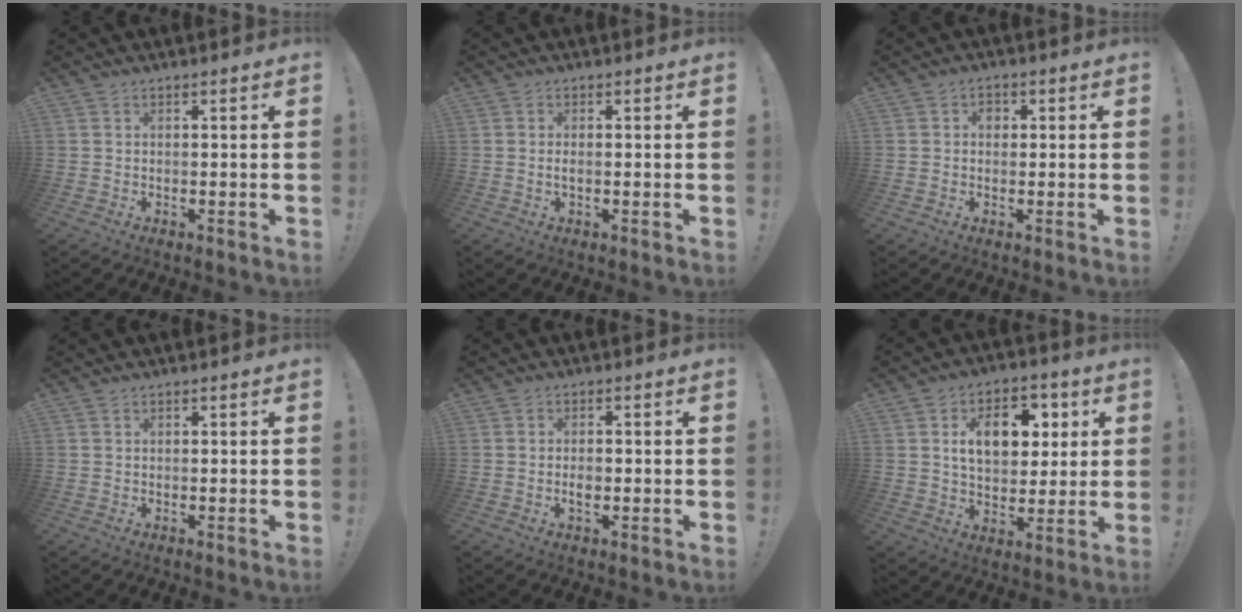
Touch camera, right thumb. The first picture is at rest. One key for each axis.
{"total": 1.2, "fx": -0.2, "fy": 0.3, "fz": 1.2, "tx": -0.023, "ty": 0.002, "tz": -0.004}
{"total": 2.4, "fx": 0.3, "fy": 1.9, "fz": 1.4, "tx": -0.014, "ty": -0.001, "tz": 0.002}
{"total": 0.0}
{"total": 2.3, "fx": -0.7, "fy": 1.2, "fz": 1.9, "tx": -0.026, "ty": -0.006, "tz": -0.017}
{"total": 13.0, "fx": 4.3, "fy": 9.0, "fz": 8.4, "tx": -0.118, "ty": -0.005, "tz": 0.079}